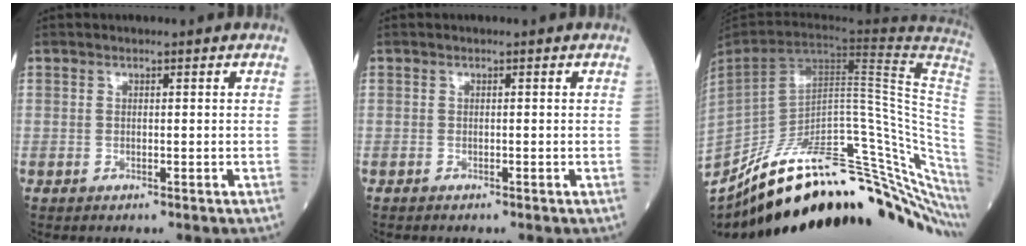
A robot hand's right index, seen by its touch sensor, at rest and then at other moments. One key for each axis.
{"total": 0.0}
{"total": 34.5, "fx": -23.1, "fy": 5.5, "fz": 25.1, "tx": -0.309, "ty": -0.014, "tz": -0.339}